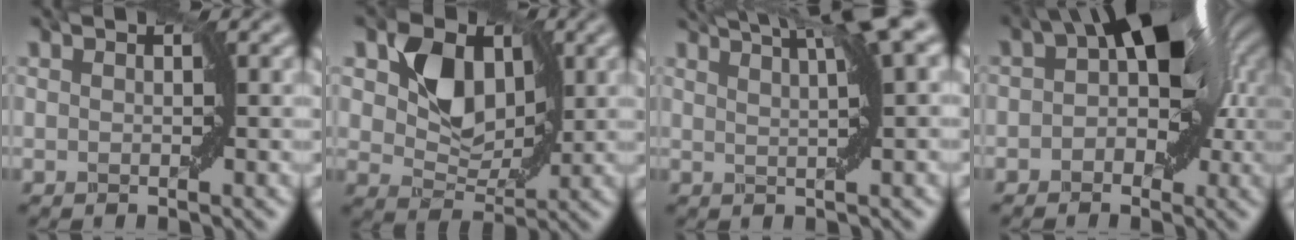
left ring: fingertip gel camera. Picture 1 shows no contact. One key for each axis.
{"total": 4.8, "fx": 1.2, "fy": 3.9, "fz": 2.5, "tx": -0.044, "ty": -0.010, "tz": 0.023}
{"total": 6.5, "fx": 4.2, "fy": 1.2, "fz": 4.9, "tx": -0.039, "ty": 0.027, "tz": 0.051}
{"total": 8.1, "fx": 1.8, "fy": 4.8, "fz": 6.2, "tx": -0.056, "ty": 0.020, "tz": 0.009}